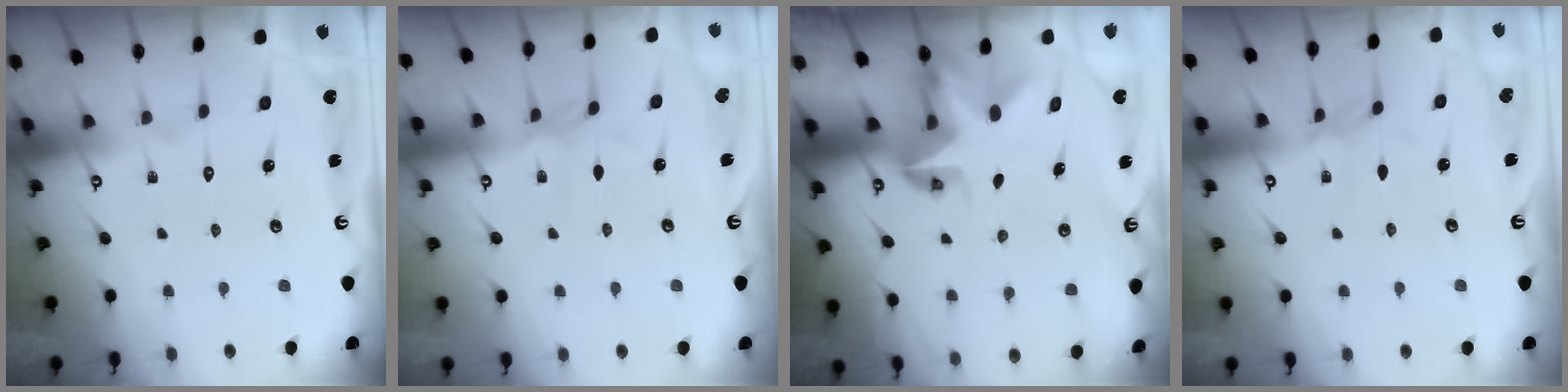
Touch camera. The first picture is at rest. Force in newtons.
{"total": 1.7, "press": 1.6, "slide": 0.4}
{"total": 5.7, "press": 5.6, "slide": 0.6}
{"total": 2.3, "press": 2.3, "slide": 0.5}